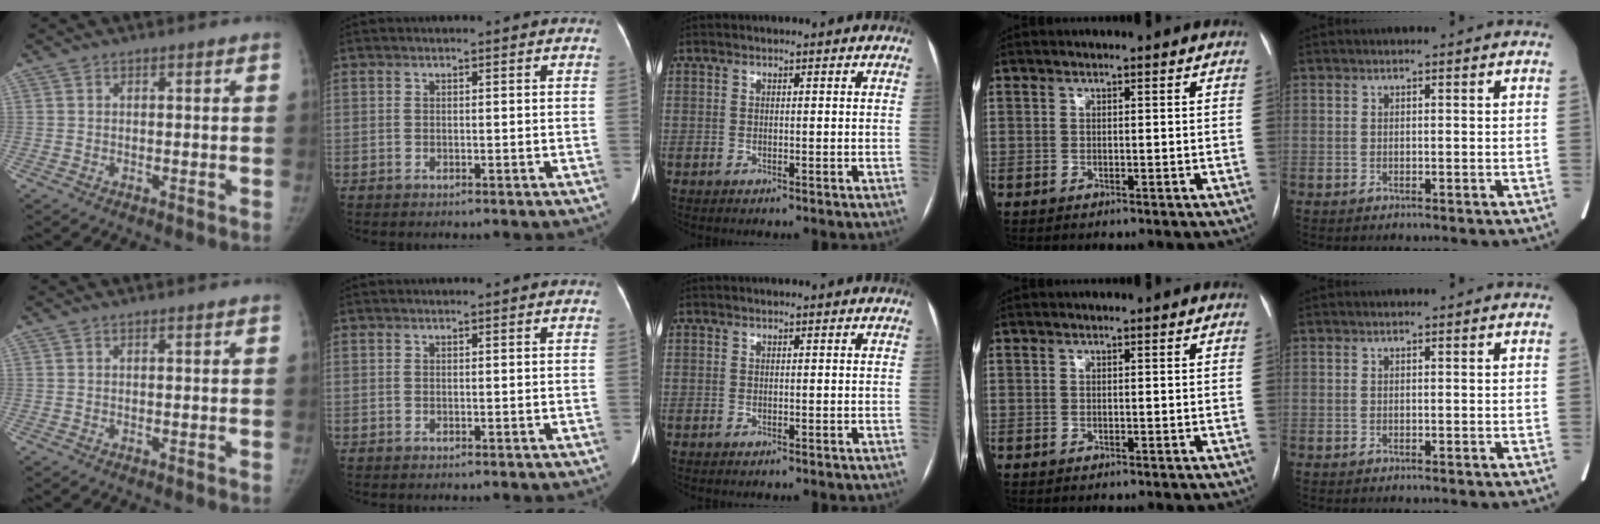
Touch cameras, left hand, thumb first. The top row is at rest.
{}